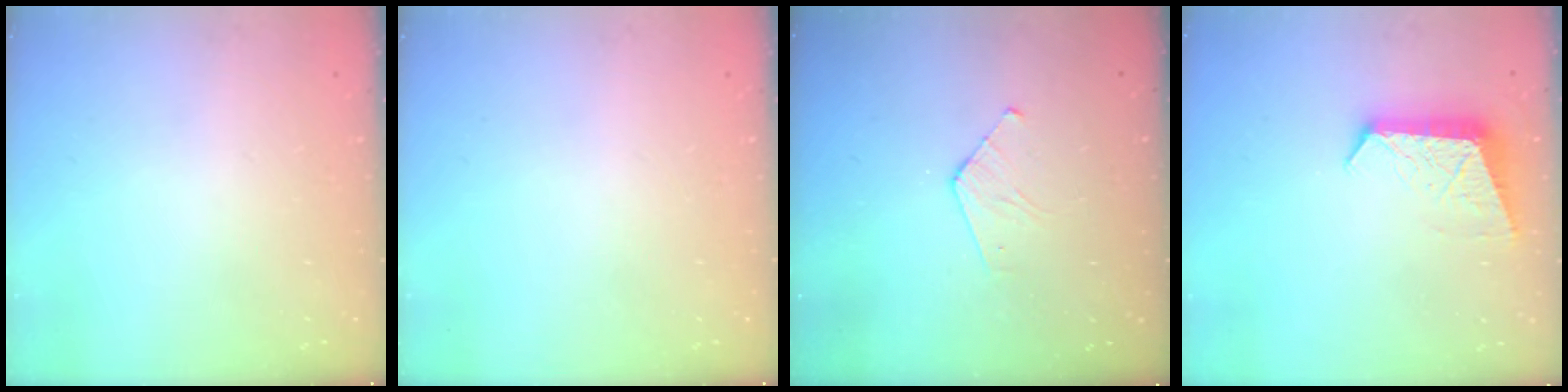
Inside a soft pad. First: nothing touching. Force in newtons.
{"total": 0.0}
{"total": 4.9, "press": 4.9, "slide": 0.4}
{"total": 8.8, "press": 8.8, "slide": 0.7}